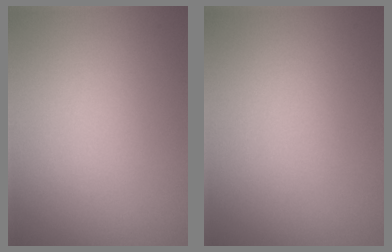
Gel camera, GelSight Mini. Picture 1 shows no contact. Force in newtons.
{"total": 0.0}